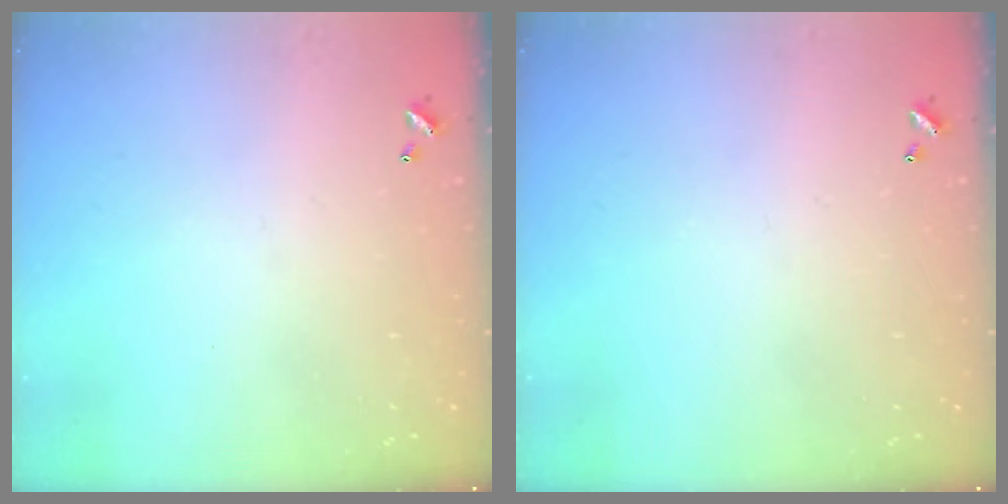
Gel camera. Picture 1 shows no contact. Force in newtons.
{"total": 0.0}